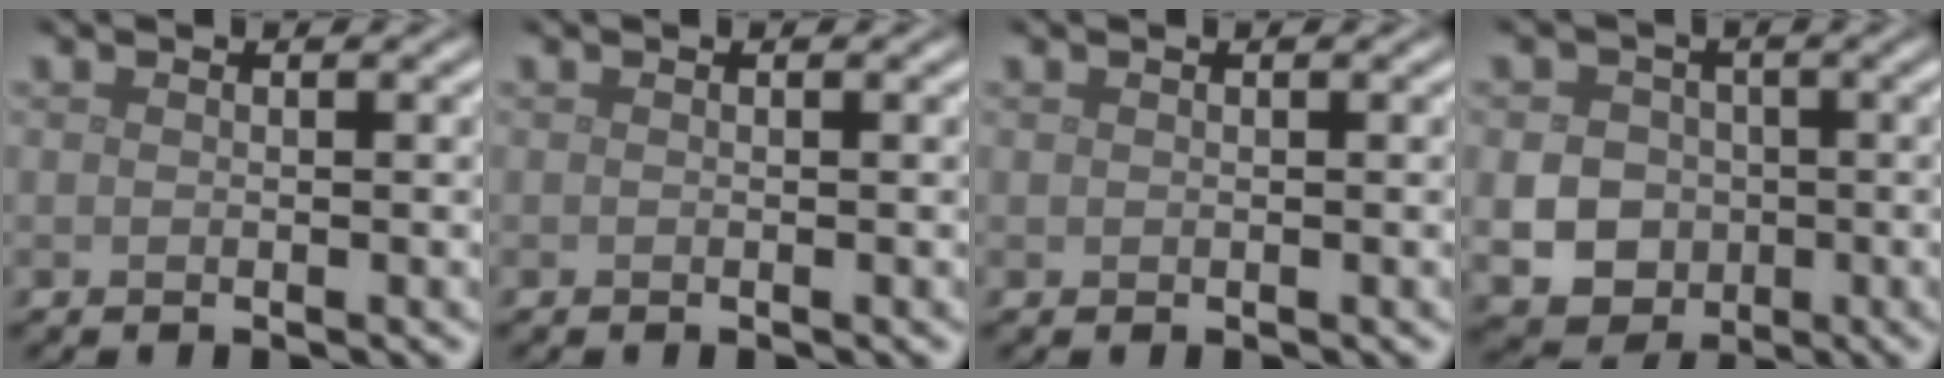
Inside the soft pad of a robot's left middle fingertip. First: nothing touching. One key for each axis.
{"total": 0.0}
{"total": 0.0}
{"total": 5.1, "fx": -0.9, "fy": 4.5, "fz": 2.2, "tx": -0.045, "ty": -0.002, "tz": -0.031}